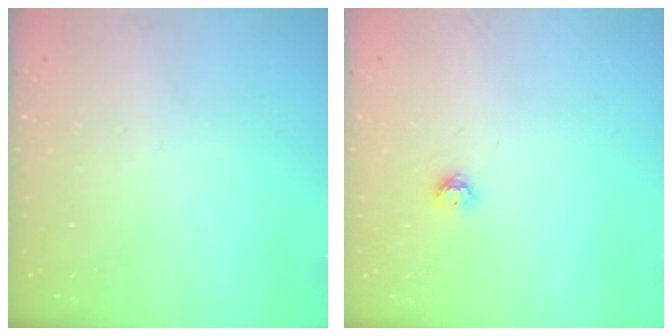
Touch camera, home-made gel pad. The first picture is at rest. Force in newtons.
{"total": 4.3, "press": 4.3, "slide": 0.6}